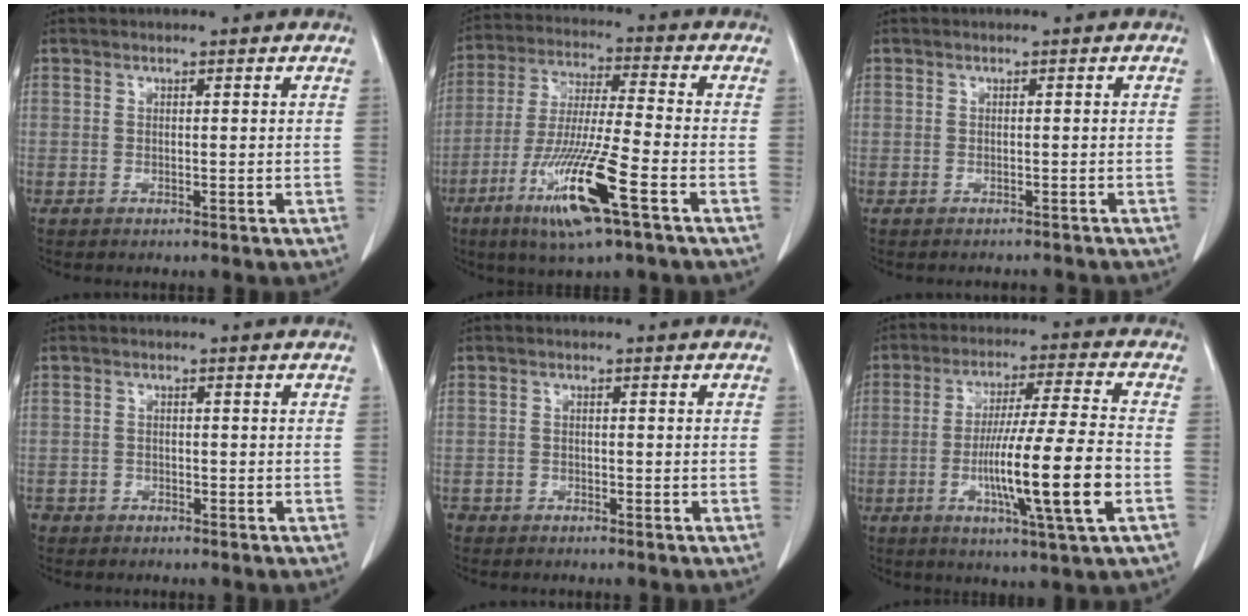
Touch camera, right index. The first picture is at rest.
{"total": 14.4, "force": [-6.7, 0.3, 12.7], "torque": [-0.257, -0.029, -0.123]}
{"total": 2.7, "force": [-2.4, 1.3, 0.1], "torque": [0.000, 0.003, -0.034]}
{"total": 2.8, "force": [-2.1, 1.8, 0.2], "torque": [-0.007, 0.004, -0.040]}
{"total": 2.7, "force": [-2.1, 1.7, 0.3], "torque": [-0.008, 0.003, -0.039]}
{"total": 14.3, "force": [-3.9, -0.6, 13.8], "torque": [-0.247, -0.011, -0.070]}